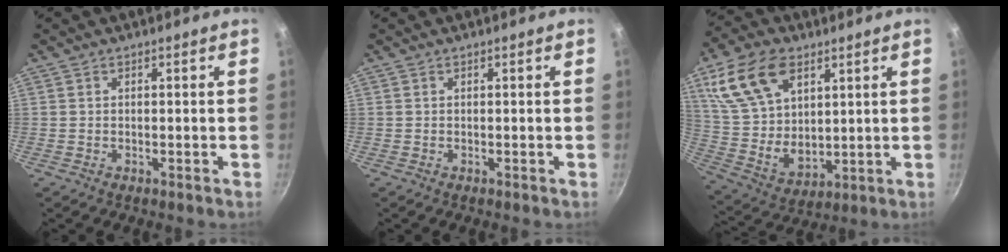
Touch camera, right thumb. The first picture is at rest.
{"total": 0.0}
{"total": 17.7, "force": [8.2, 10.6, 11.5], "torque": [-0.197, -0.029, 0.167]}